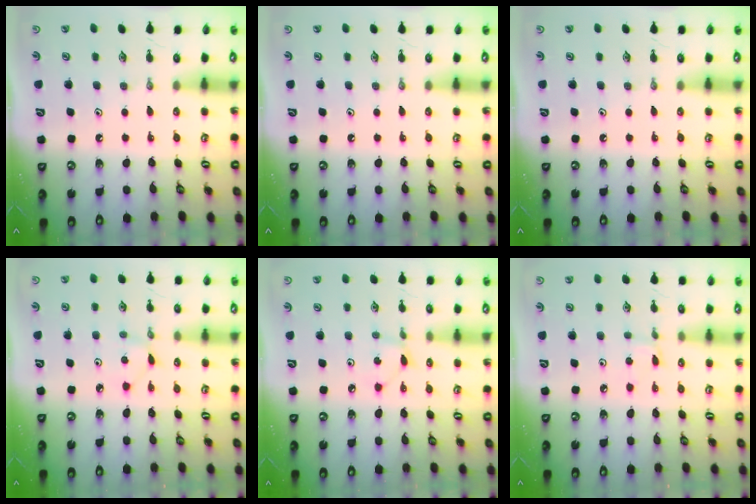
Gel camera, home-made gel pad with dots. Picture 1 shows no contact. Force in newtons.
{"total": 0.0}
{"total": 0.0}
{"total": 1.9, "press": 1.9, "slide": 0.2}
{"total": 1.5, "press": 1.5, "slide": 0.1}
{"total": 1.6, "press": 1.5, "slide": 0.2}